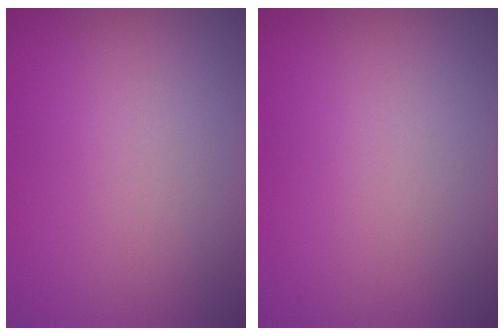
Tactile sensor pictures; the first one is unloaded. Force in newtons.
{"total": 0.0}